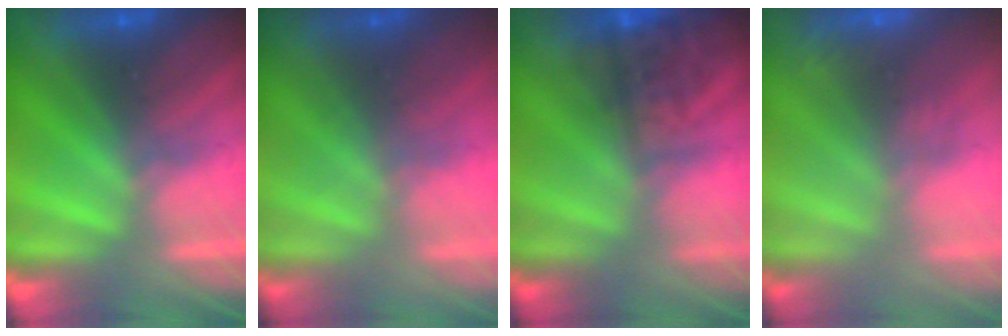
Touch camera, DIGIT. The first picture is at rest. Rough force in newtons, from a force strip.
{"total": 1.3}
{"total": 4.6}
{"total": 2.4}